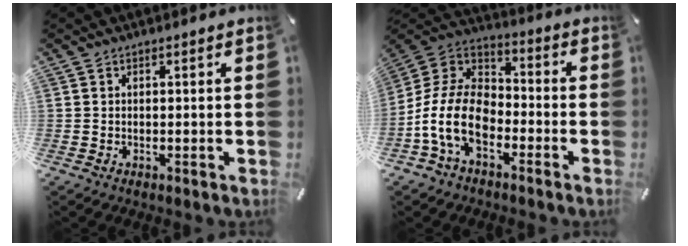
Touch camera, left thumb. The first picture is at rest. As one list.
[{"total": 14.1, "force": [-6.9, 8.6, 8.8], "torque": [-0.205, 0.019, -0.135]}]